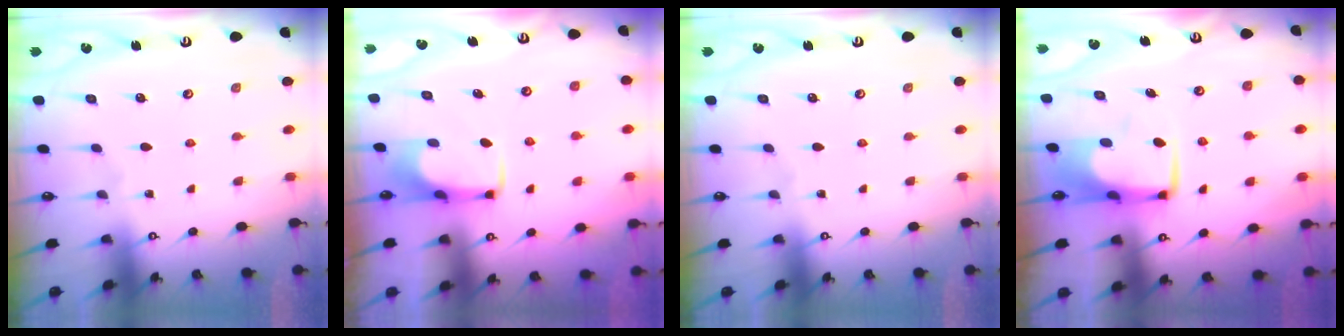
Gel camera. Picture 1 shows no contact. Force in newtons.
{"total": 2.1, "press": 2.1, "slide": 0.4}
{"total": 0.0}
{"total": 6.3, "press": 6.2, "slide": 1.0}